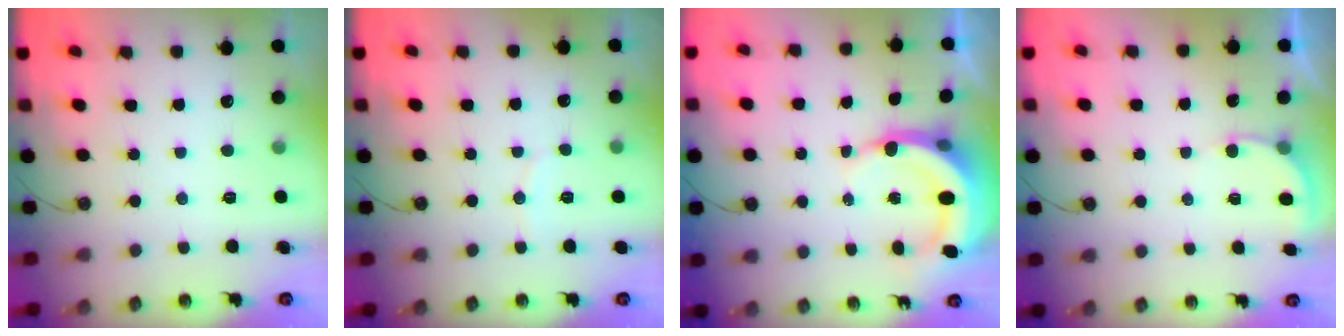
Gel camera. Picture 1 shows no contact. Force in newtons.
{"total": 3.6, "press": 3.5, "slide": 0.4}
{"total": 8.0, "press": 7.8, "slide": 2.0}
{"total": 3.5, "press": 3.4, "slide": 0.3}